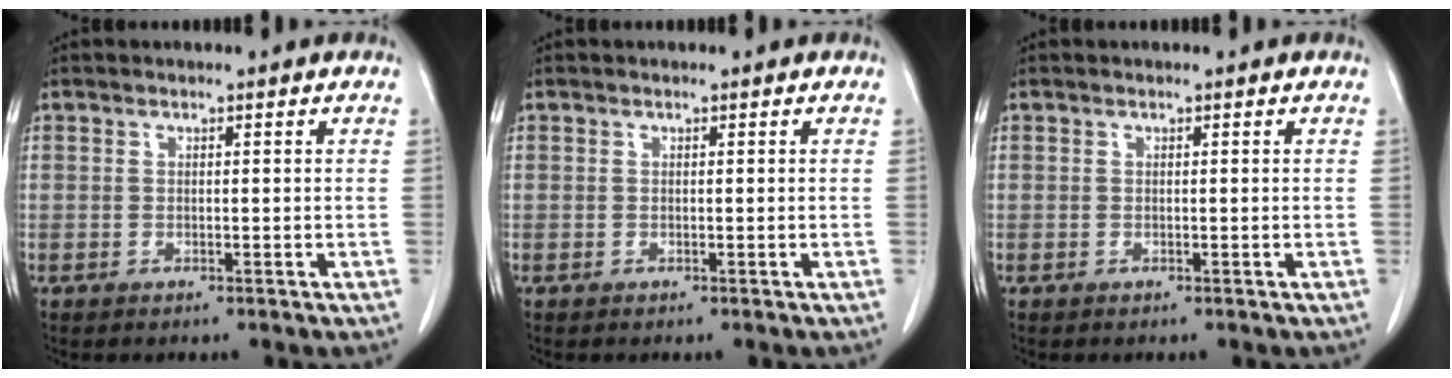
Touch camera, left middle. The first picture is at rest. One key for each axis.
{"total": 0.0}
{"total": 0.0}